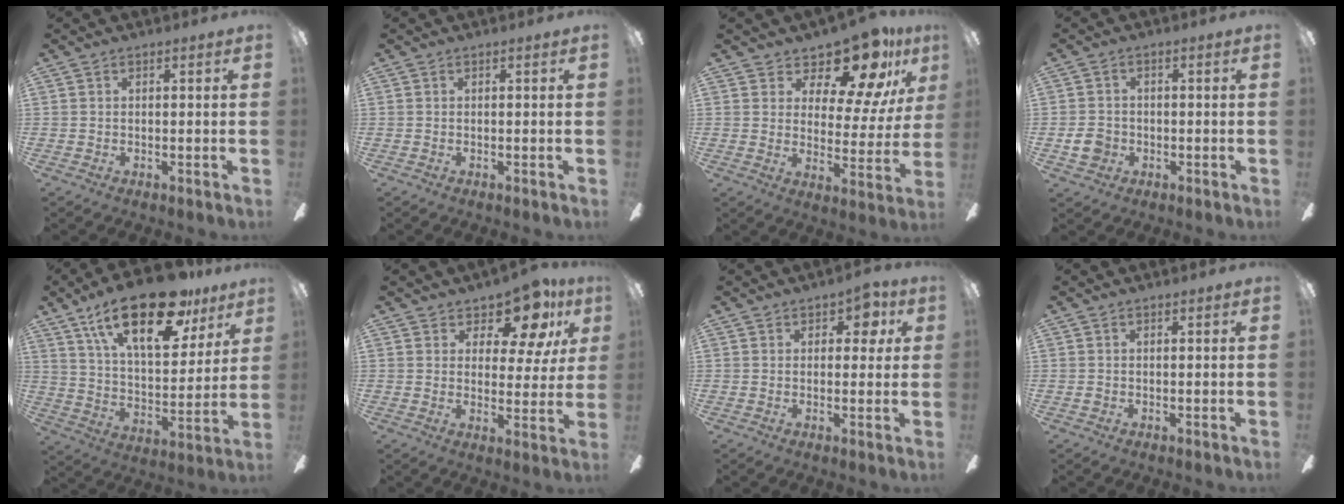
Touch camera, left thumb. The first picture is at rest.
{"total": 0.0}
{"total": 15.0, "force": [11.4, 6.0, 7.7], "torque": [-0.121, -0.083, 0.196]}
{"total": 5.0, "force": [-1.2, 4.3, 2.2], "torque": [-0.044, 0.006, -0.024]}
{"total": 24.9, "force": [15.4, 10.2, 16.6], "torque": [-0.261, -0.079, 0.258]}
{"total": 10.8, "force": [7.8, 5.0, 5.5], "torque": [-0.079, -0.048, 0.141]}
{"total": 4.6, "force": [2.3, 2.8, 2.8], "torque": [-0.029, 0.000, 0.035]}
{"total": 0.6, "force": [0.1, 0.5, 0.2], "torque": [-0.004, 0.006, 0.000]}